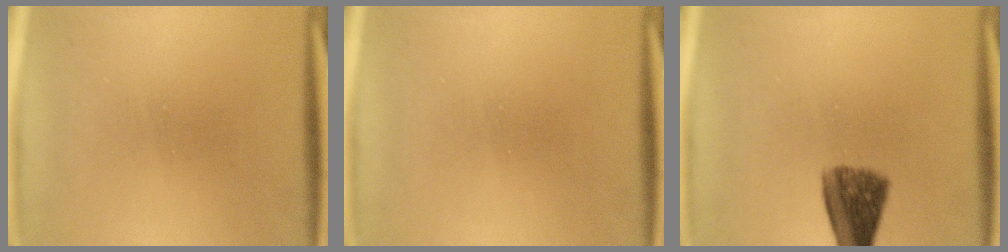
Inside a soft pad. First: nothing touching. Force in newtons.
{"total": 0.0}
{"total": 7.3}